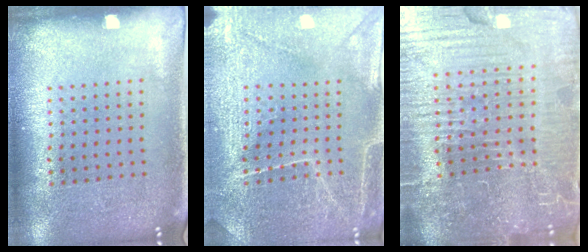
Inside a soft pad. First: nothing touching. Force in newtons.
{"total": 3.6, "press": 3.5, "slide": 0.7}
{"total": 7.0, "press": 6.3, "slide": 3.2}